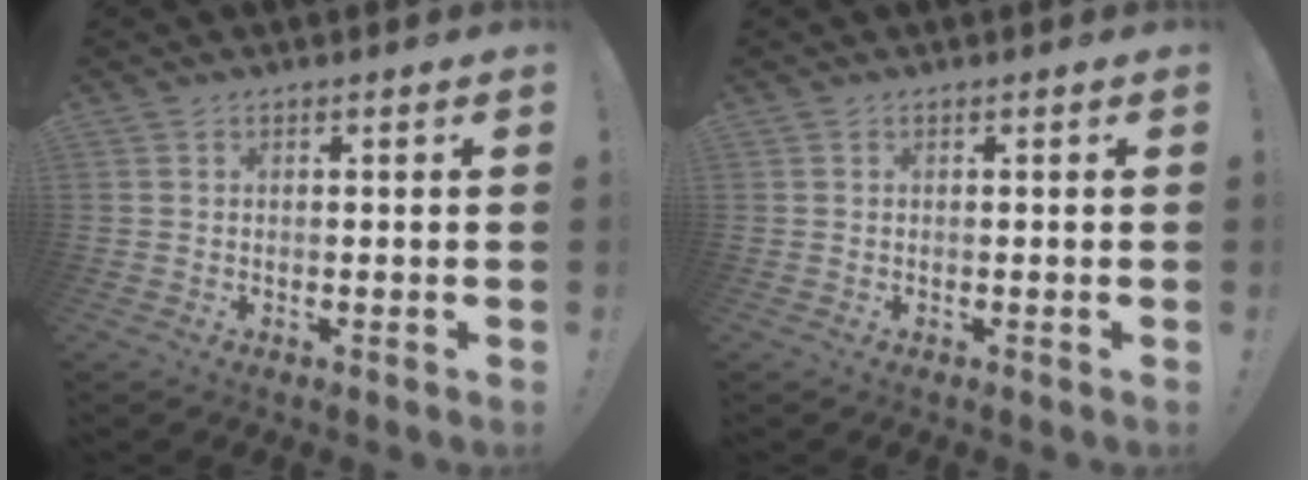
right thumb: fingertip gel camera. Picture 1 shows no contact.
{"total": 0.0}